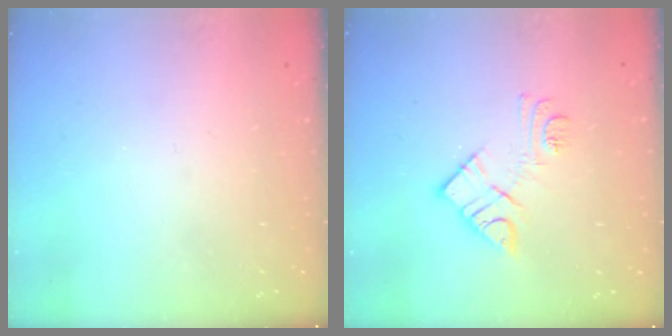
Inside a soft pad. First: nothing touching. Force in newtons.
{"total": 11.0, "press": 11.0, "slide": 0.6}